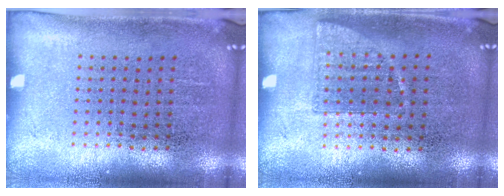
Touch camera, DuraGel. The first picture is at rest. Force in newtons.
{"total": 0.7, "press": 0.7, "slide": 0.2}